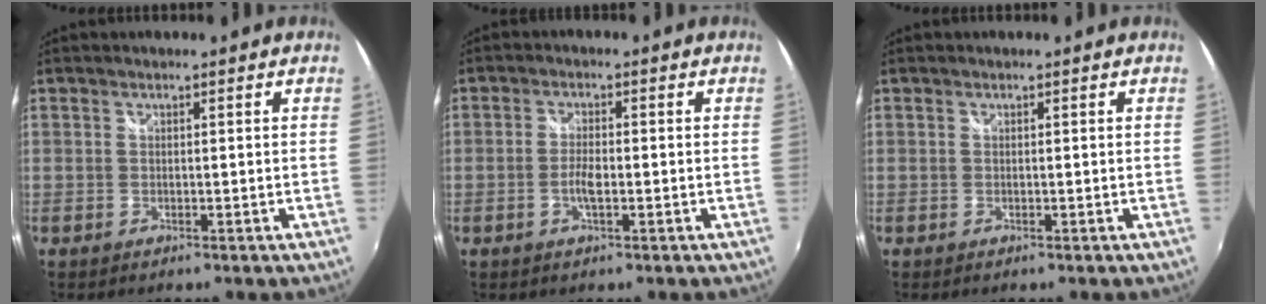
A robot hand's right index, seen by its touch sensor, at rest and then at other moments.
{"total": 3.0, "force": [-0.9, 0.9, 2.7], "torque": [-0.059, -0.002, -0.019]}
{"total": 0.0}